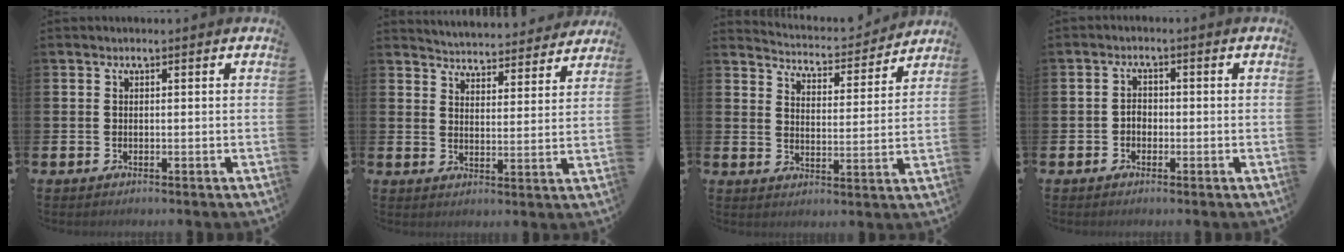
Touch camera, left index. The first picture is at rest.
{"total": 4.9, "force": [4.8, 0.5, -0.3], "torque": [-0.014, -0.042, 0.085]}
{"total": 4.6, "force": [4.5, 0.7, 0.2], "torque": [-0.020, -0.042, 0.072]}
{"total": 1.8, "force": [-0.7, 1.4, 0.9], "torque": [-0.014, 0.004, -0.017]}